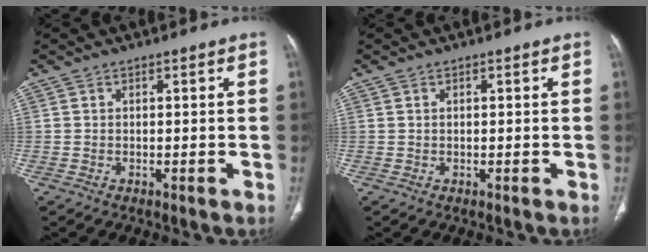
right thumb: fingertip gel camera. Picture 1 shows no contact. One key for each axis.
{"total": 0.0}